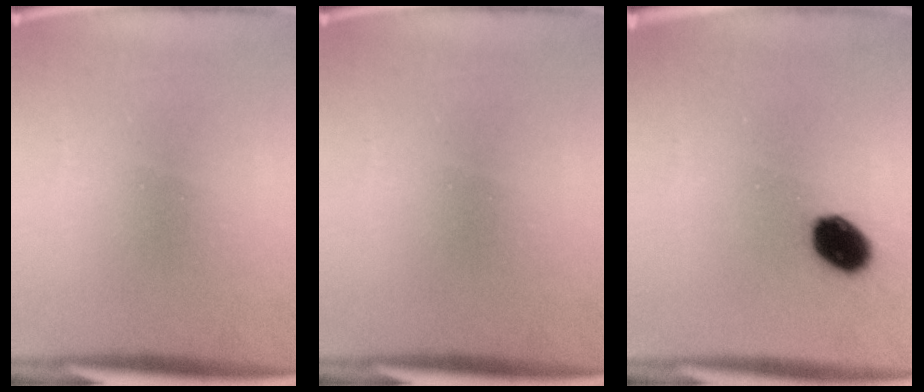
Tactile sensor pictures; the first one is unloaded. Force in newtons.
{"total": 0.0}
{"total": 7.5}